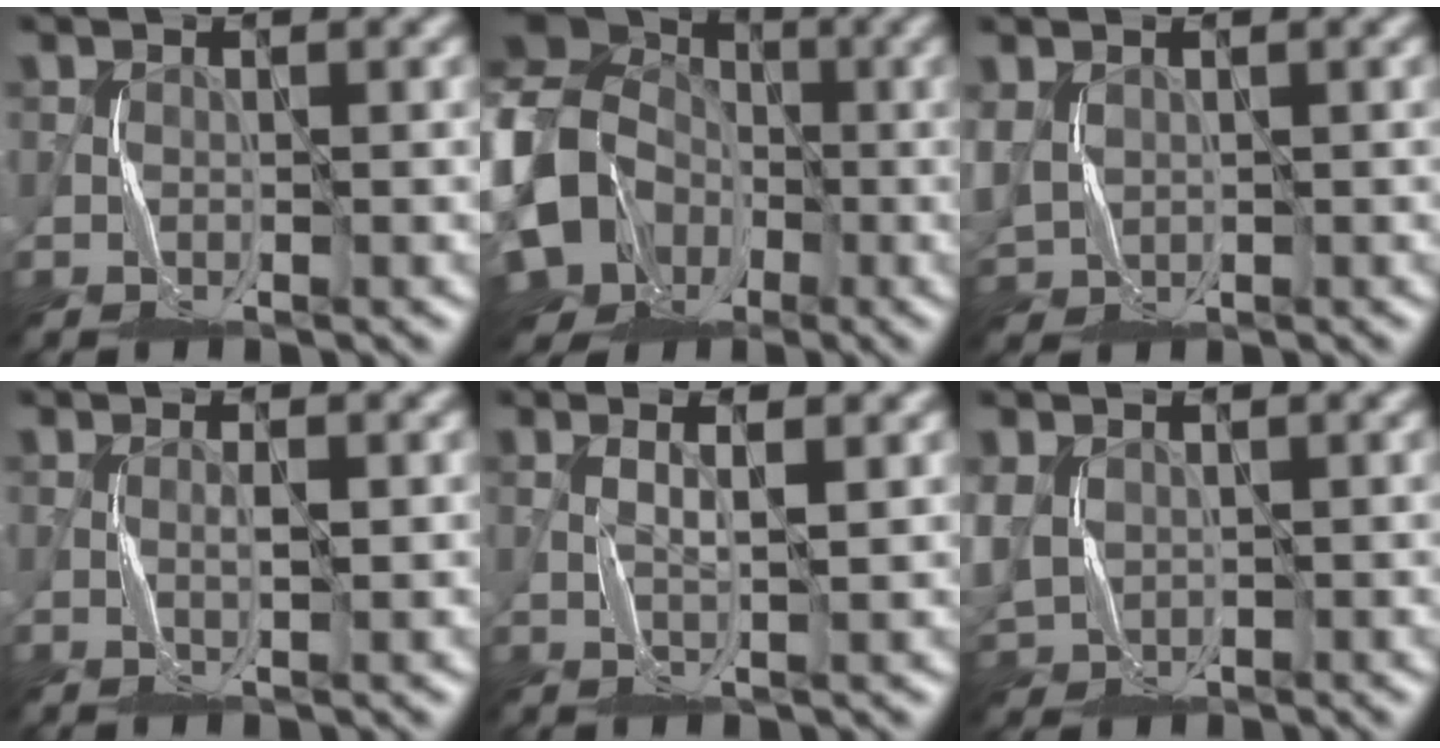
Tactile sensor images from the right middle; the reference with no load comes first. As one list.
[{"total": 19.2, "force": [-5.3, 16.7, 7.8], "torque": [-0.183, -0.027, -0.128]}, {"total": 2.9, "force": [0.4, 2.5, 1.5], "torque": [-0.052, -0.003, 0.014]}, {"total": 0.9, "force": [0.0, -0.1, 0.9], "torque": [-0.022, 0.000, 0.002]}, {"total": 1.7, "force": [0.6, -0.1, 1.6], "torque": [-0.031, 0.002, 0.013]}, {"total": 4.0, "force": [0.3, 3.3, 2.1], "torque": [-0.068, -0.005, 0.009]}]